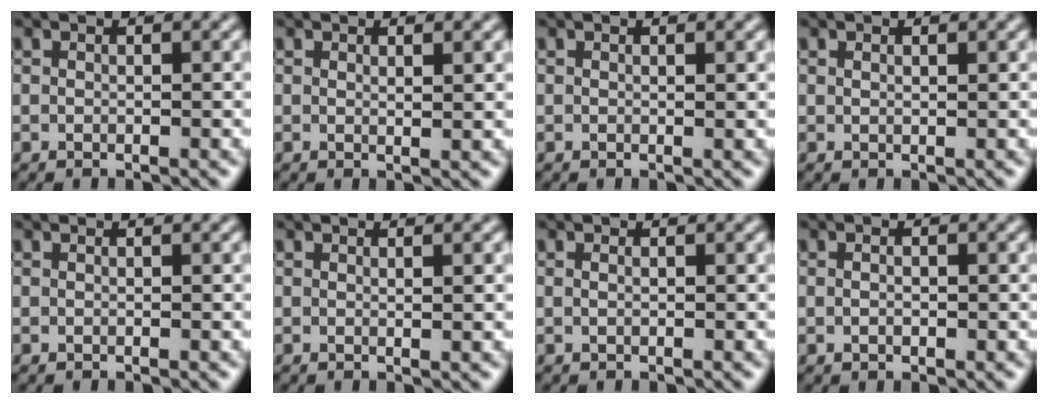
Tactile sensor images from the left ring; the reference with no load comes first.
{"total": 1.1, "force": [0.6, 0.2, 0.9], "torque": [-0.011, -0.001, 0.008]}
{"total": 0.5, "force": [0.2, 0.1, 0.5], "torque": [-0.005, 0.000, 0.003]}
{"total": 0.5, "force": [0.4, 0.1, 0.4], "torque": [-0.005, 0.000, 0.006]}
{"total": 0.0}
{"total": 0.9, "force": [0.3, 0.3, 0.8], "torque": [-0.007, 0.000, 0.002]}
{"total": 0.8, "force": [0.4, 0.4, 0.6], "torque": [-0.004, -0.011, 0.001]}
{"total": 1.8, "force": [0.3, 1.1, 1.4], "torque": [-0.013, 0.004, -0.008]}